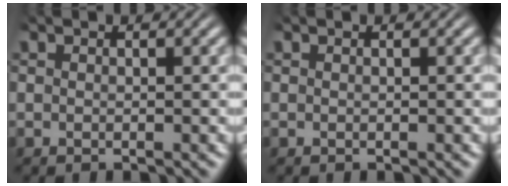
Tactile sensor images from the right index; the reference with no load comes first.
{"total": 0.0}